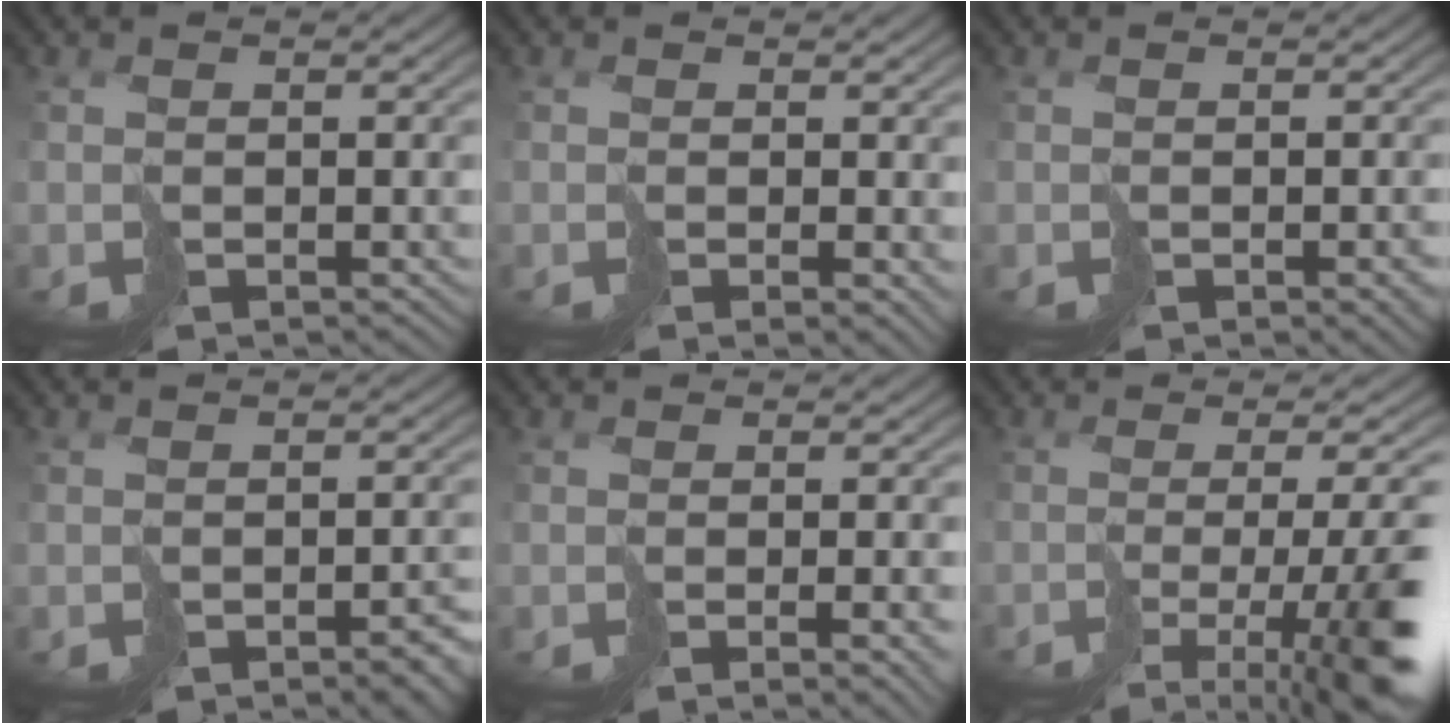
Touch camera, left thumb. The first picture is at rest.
{"total": 1.8, "force": [-0.2, 0.3, 1.7], "torque": [-0.030, -0.003, -0.005]}
{"total": 2.7, "force": [-1.3, 0.8, 2.2], "torque": [-0.033, -0.002, -0.016]}
{"total": 4.1, "force": [-2.4, 1.3, 3.1], "torque": [-0.037, -0.004, -0.032]}
{"total": 3.8, "force": [-1.2, 1.0, 3.5], "torque": [-0.042, -0.007, -0.015]}
{"total": 12.0, "force": [-5.4, 3.3, 10.2], "torque": [-0.144, -0.015, -0.076]}